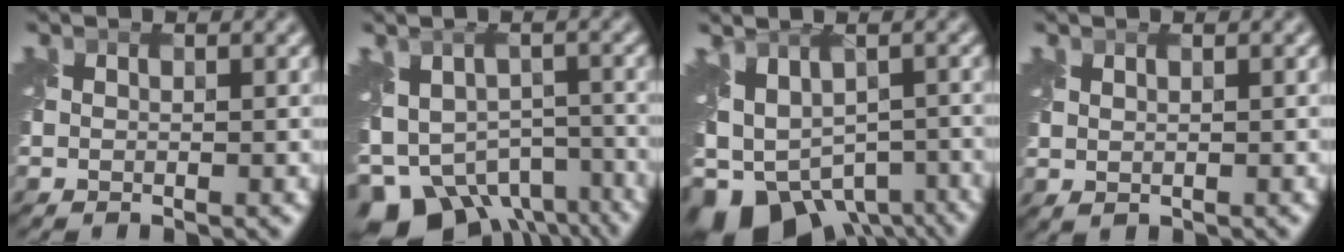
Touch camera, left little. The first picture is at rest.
{"total": 11.0, "force": [-7.3, 6.7, 4.8], "torque": [-0.091, -0.025, -0.097]}
{"total": 8.6, "force": [-5.1, 4.9, 4.9], "torque": [-0.080, -0.014, -0.062]}
{"total": 0.7, "force": [0.7, 0.1, -0.2], "torque": [0.001, 0.007, 0.018]}